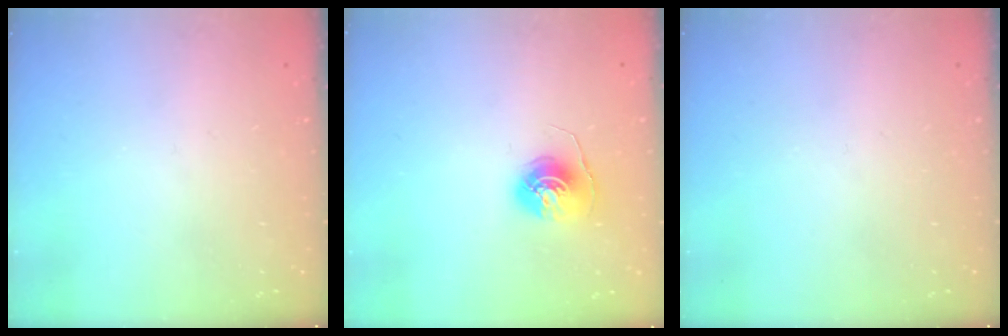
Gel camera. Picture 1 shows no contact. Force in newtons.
{"total": 6.4, "press": 6.4, "slide": 0.6}
{"total": 0.0}